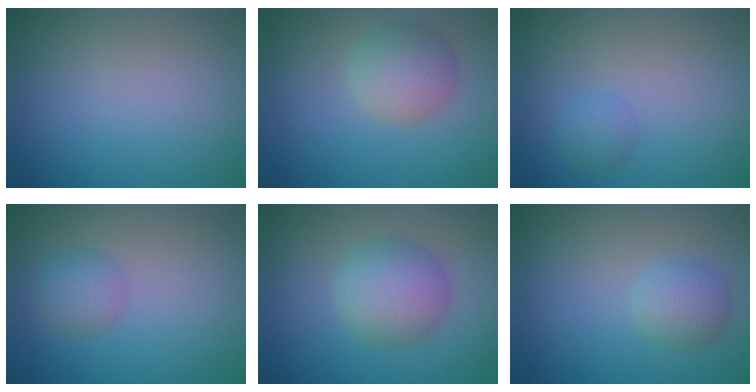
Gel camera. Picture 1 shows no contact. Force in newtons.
{"total": 3.5, "press": 3.5, "slide": 0.1}
{"total": 1.2, "press": 1.2, "slide": 0.1}
{"total": 2.0, "press": 2.0, "slide": 0.1}
{"total": 4.7, "press": 4.7, "slide": 0.1}
{"total": 2.5, "press": 2.5, "slide": 0.1}